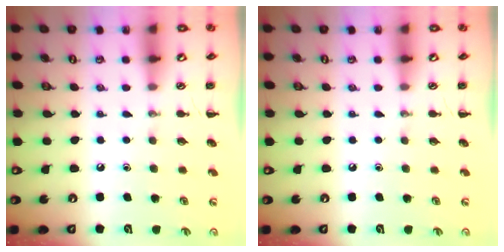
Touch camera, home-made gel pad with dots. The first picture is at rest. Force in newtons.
{"total": 0.0}